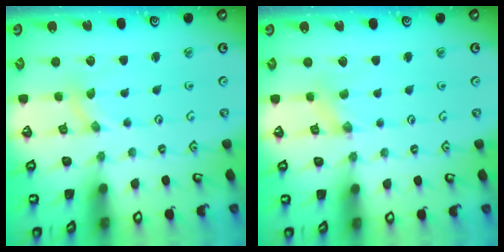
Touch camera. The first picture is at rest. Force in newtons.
{"total": 0.0}